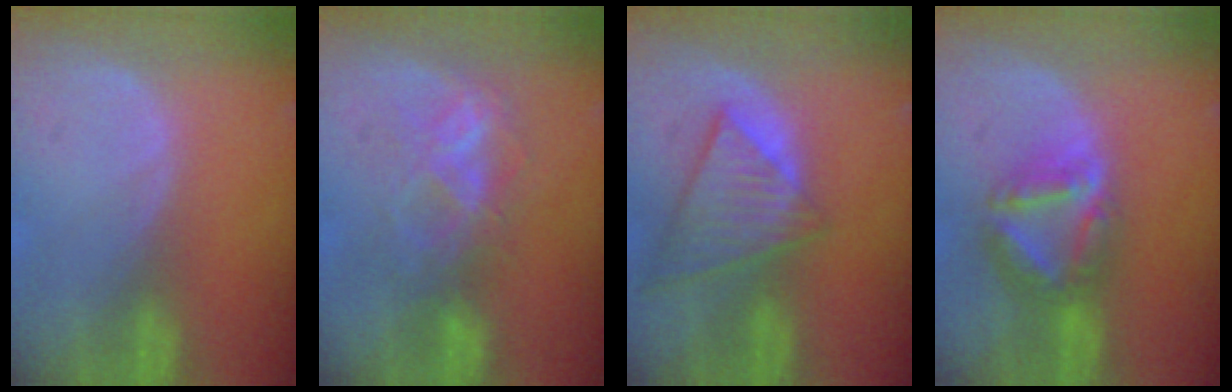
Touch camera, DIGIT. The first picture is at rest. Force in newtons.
{"total": 6.8, "press": 6.1, "slide": 3.1}
{"total": 9.1, "press": 7.9, "slide": 4.5}
{"total": 7.6, "press": 6.7, "slide": 3.7}